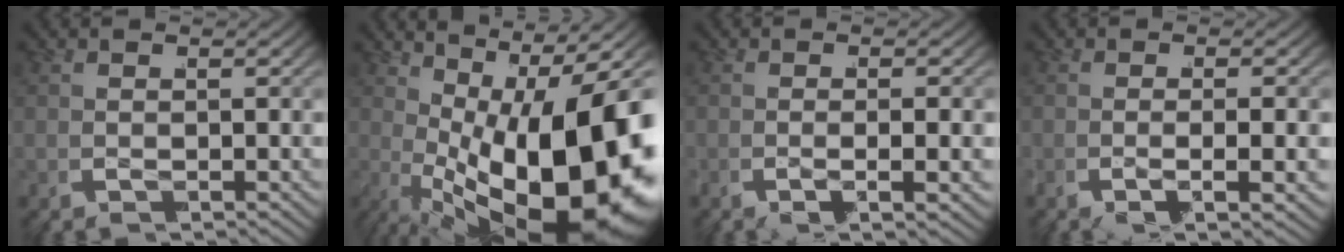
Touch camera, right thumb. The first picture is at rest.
{"total": 20.3, "force": [-2.6, 11.6, 16.4], "torque": [-0.283, -0.062, -0.002]}
{"total": 2.7, "force": [-0.8, 0.8, 2.4], "torque": [-0.049, -0.005, -0.018]}
{"total": 3.3, "force": [-1.0, 1.0, 3.0], "torque": [-0.058, -0.004, -0.020]}